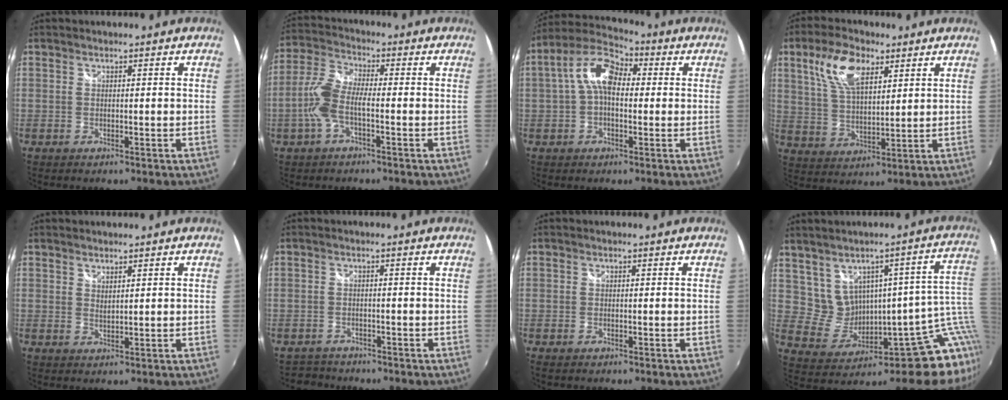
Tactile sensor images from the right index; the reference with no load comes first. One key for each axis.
{"total": 7.3, "fx": -2.2, "fy": 2.1, "fz": 6.6, "tx": -0.155, "ty": 0.012, "tz": -0.046}
{"total": 10.2, "fx": 1.2, "fy": 5.9, "fz": 8.2, "tx": -0.163, "ty": 0.033, "tz": 0.014}
{"total": 10.8, "fx": 5.4, "fy": 5.1, "fz": 7.8, "tx": -0.155, "ty": 0.017, "tz": 0.108}
{"total": 1.6, "fx": 1.4, "fy": 0.4, "fz": 0.7, "tx": -0.011, "ty": -0.001, "tz": 0.024}
{"total": 3.0, "fx": -2.7, "fy": 1.3, "fz": -0.3, "tx": -0.008, "ty": 0.004, "tz": -0.047}
{"total": 0.8, "fx": -0.6, "fy": 0.4, "fz": 0.4, "tx": -0.010, "ty": -0.004, "tz": -0.011}
{"total": 15.6, "fx": 0.6, "fy": 8.0, "fz": 13.4, "tx": -0.155, "ty": -0.008, "tz": 0.048}